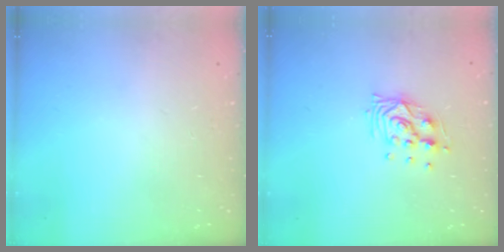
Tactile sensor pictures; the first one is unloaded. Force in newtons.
{"total": 9.5, "press": 9.5, "slide": 0.4}